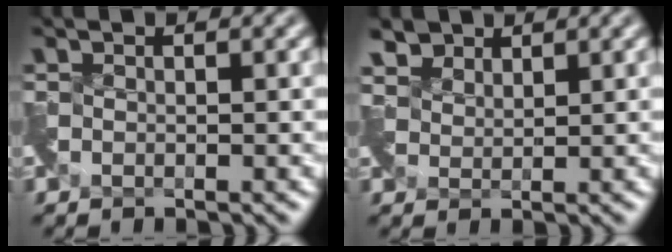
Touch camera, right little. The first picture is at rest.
{"total": 2.9, "force": [2.6, 1.4, 0.0], "torque": [-0.014, -0.005, 0.057]}